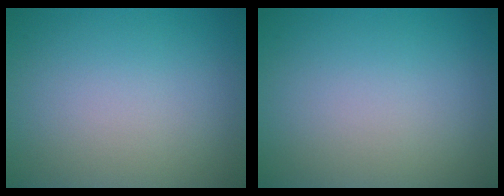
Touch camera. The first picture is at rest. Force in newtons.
{"total": 0.0}